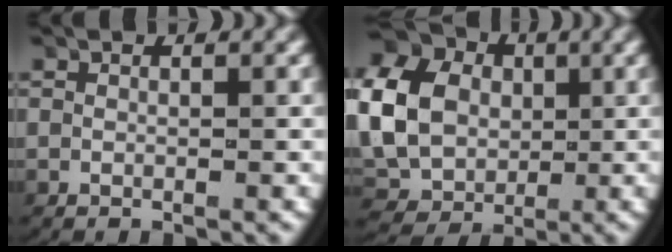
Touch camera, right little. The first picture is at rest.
{"total": 12.0, "force": [1.3, 10.4, 5.9], "torque": [-0.140, -0.013, 0.018]}